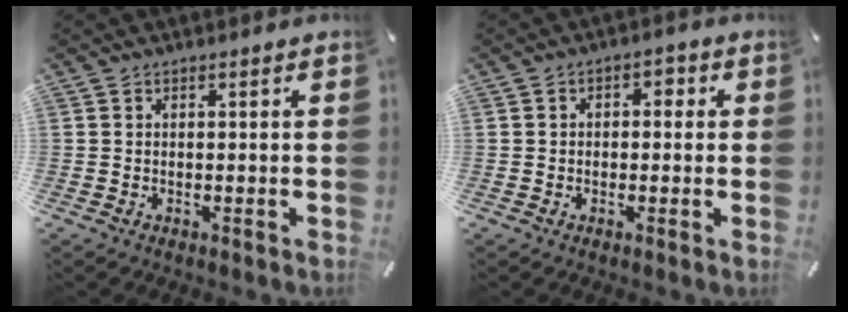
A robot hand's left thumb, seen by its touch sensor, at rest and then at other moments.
{"total": 2.3, "force": [-0.7, 1.8, 1.3], "torque": [-0.018, 0.010, -0.020]}